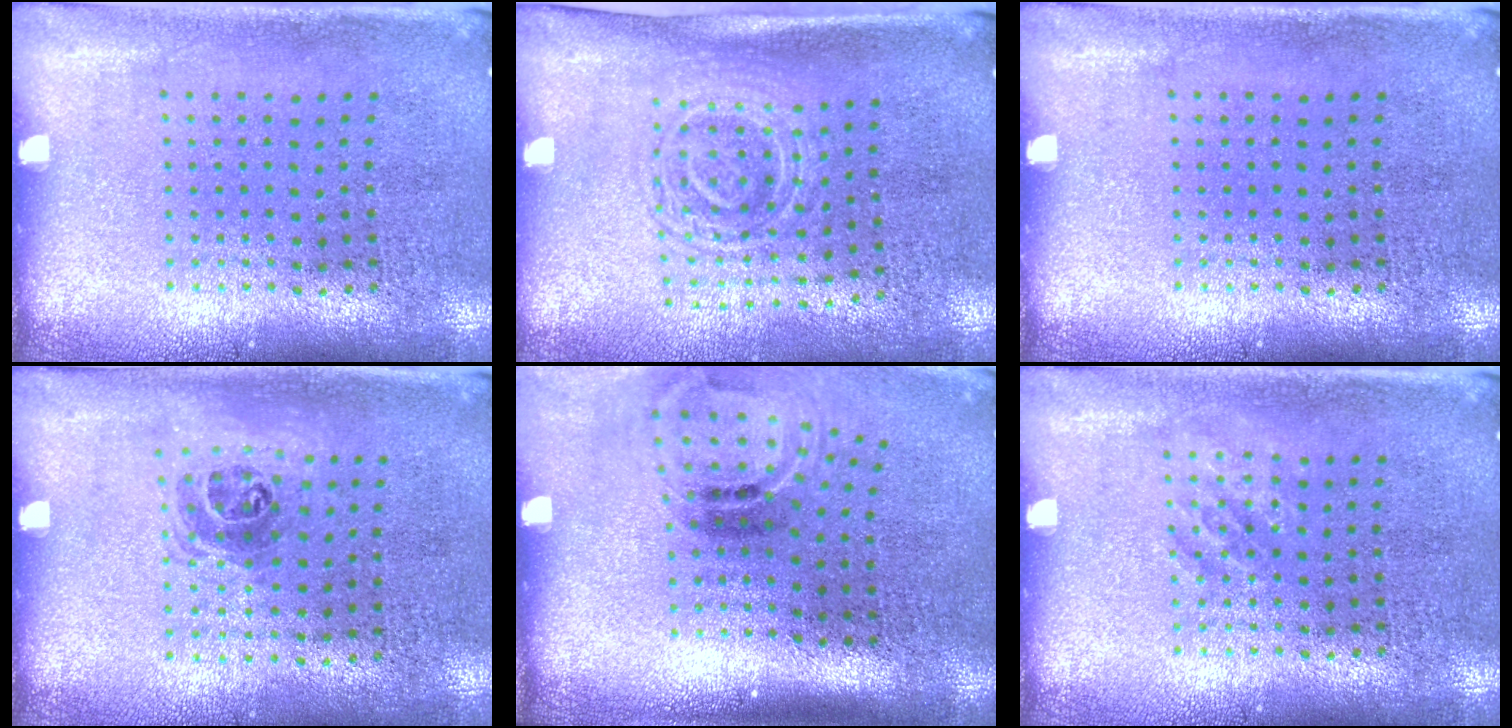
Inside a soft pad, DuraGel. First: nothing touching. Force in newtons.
{"total": 1.7, "press": 1.3, "slide": 1.0}
{"total": 0.0}
{"total": 0.9, "press": 0.8, "slide": 0.5}
{"total": 1.7, "press": 1.0, "slide": 1.3}
{"total": 1.0, "press": 1.0, "slide": 0.2}